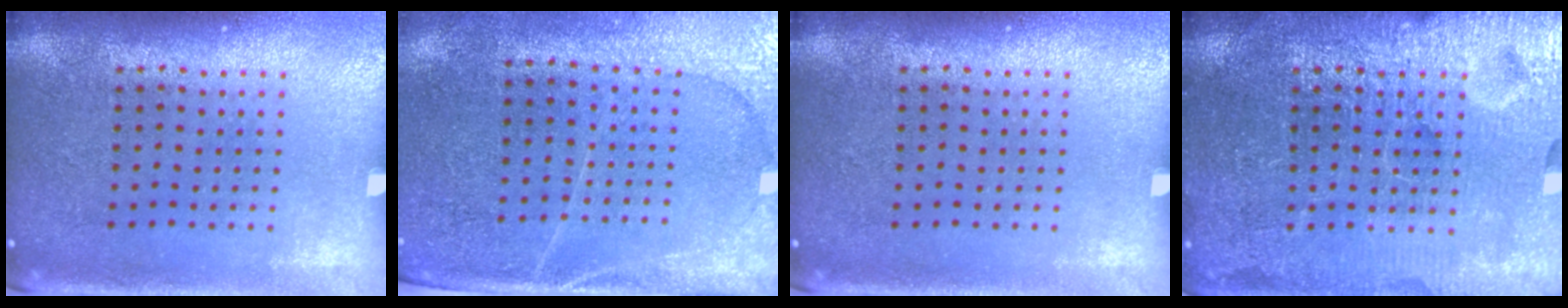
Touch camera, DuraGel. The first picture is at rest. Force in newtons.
{"total": 3.1, "press": 2.8, "slide": 1.2}
{"total": 0.0}
{"total": 7.1, "press": 7.0, "slide": 0.9}